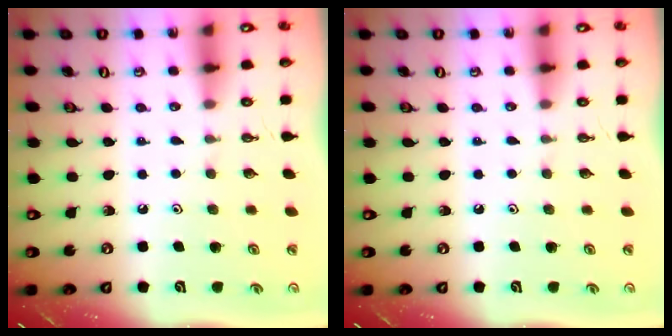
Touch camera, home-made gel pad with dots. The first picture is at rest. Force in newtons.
{"total": 0.0}